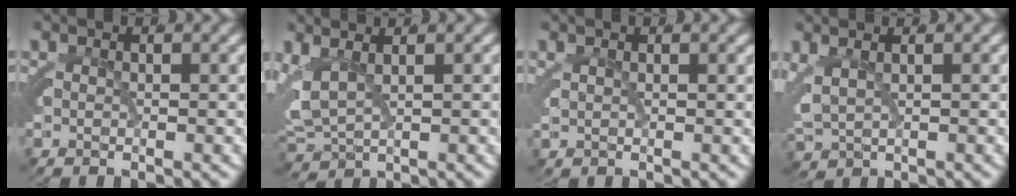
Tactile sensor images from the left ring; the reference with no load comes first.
{"total": 5.3, "force": [-0.6, 4.4, 2.8], "torque": [-0.095, -0.018, -0.005]}
{"total": 1.5, "force": [0.5, -1.4, -0.4], "torque": [0.018, 0.011, 0.006]}
{"total": 2.8, "force": [0.2, 2.3, 1.6], "torque": [-0.057, -0.005, 0.007]}